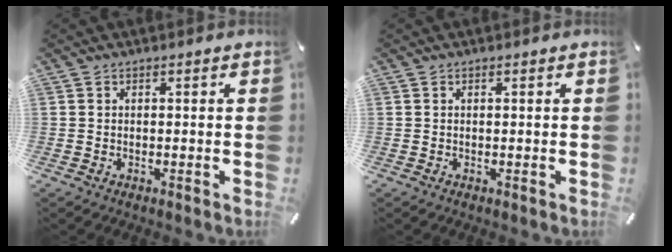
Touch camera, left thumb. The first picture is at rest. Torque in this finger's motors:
{"motor_torque": [-0.21, -0.15, 0.02, 0.14, -0.02]}